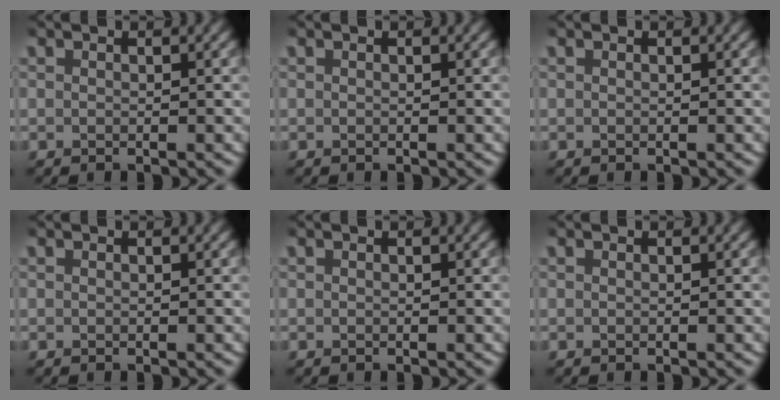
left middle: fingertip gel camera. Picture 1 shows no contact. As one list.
[{"total": 0.0}, {"total": 0.0}, {"total": 0.0}, {"total": 0.0}, {"total": 0.0}]